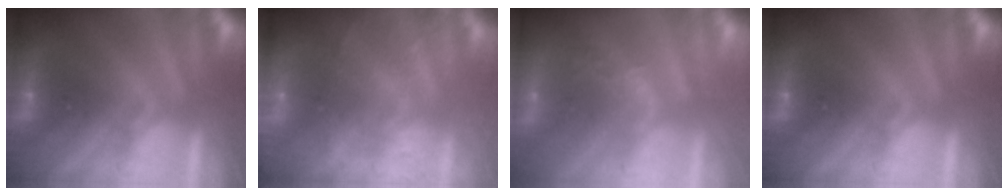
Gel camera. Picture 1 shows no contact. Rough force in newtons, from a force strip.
{"total": 8.7}
{"total": 2.2}
{"total": 0.0}